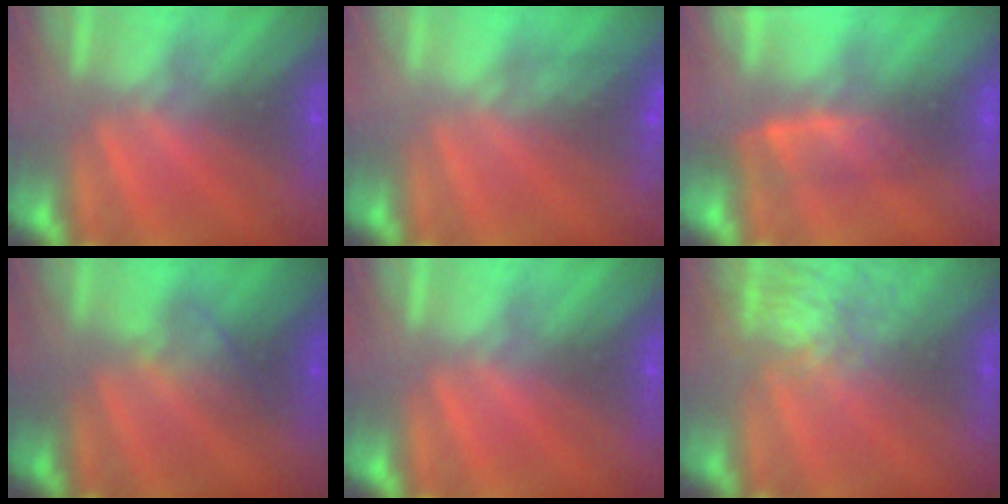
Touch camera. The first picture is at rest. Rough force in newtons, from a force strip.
{"total": 4.6}
{"total": 3.8}
{"total": 2.3}
{"total": 0.0}
{"total": 9.0}